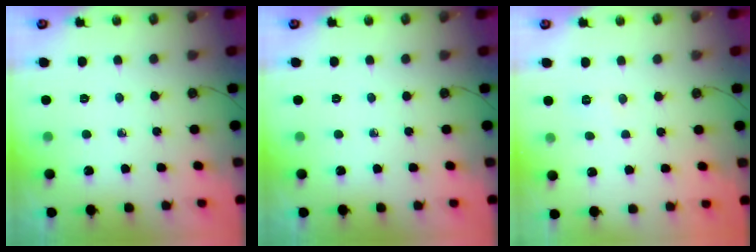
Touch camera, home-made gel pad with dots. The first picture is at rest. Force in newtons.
{"total": 0.0}
{"total": 4.4, "press": 4.3, "slide": 1.1}